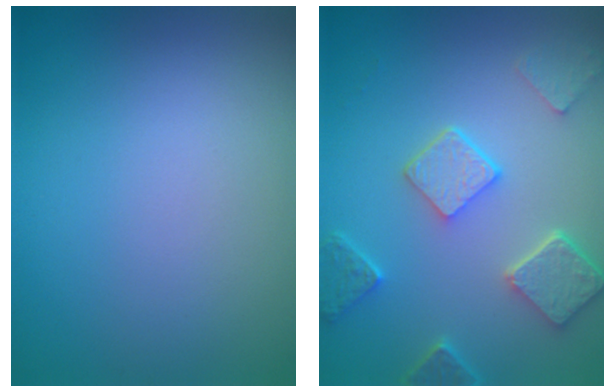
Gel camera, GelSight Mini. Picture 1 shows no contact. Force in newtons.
{"total": 5.0, "press": 3.9, "slide": 3.1}